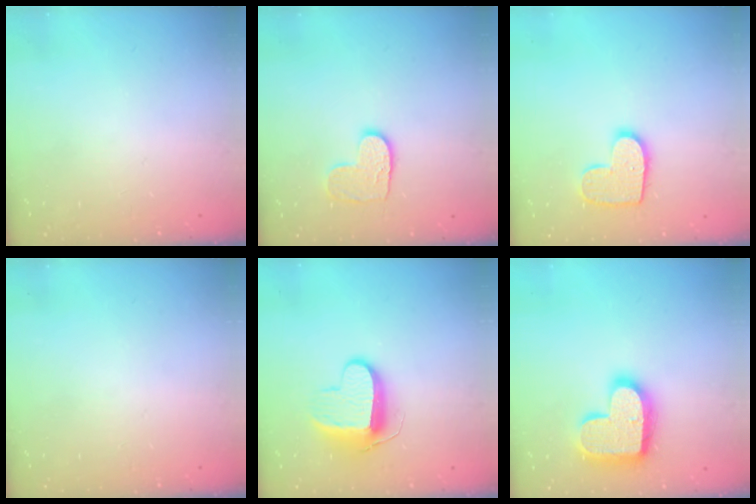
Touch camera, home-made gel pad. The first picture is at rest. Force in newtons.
{"total": 8.2, "press": 8.2, "slide": 0.5}
{"total": 10.8, "press": 10.8, "slide": 0.5}
{"total": 0.0}
{"total": 11.2, "press": 11.2, "slide": 0.8}
{"total": 17.6, "press": 17.5, "slide": 1.0}